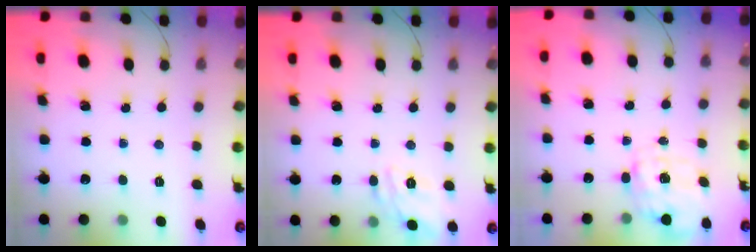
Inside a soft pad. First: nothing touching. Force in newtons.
{"total": 12.3, "press": 12.2, "slide": 1.0}
{"total": 2.8, "press": 2.6, "slide": 0.9}